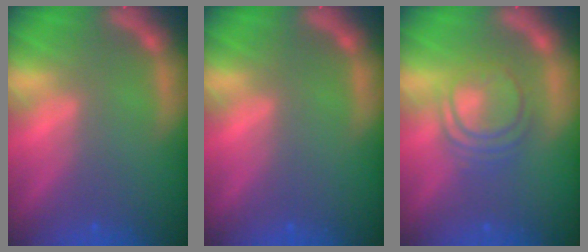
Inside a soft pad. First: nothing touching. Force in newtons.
{"total": 0.0}
{"total": 5.6}